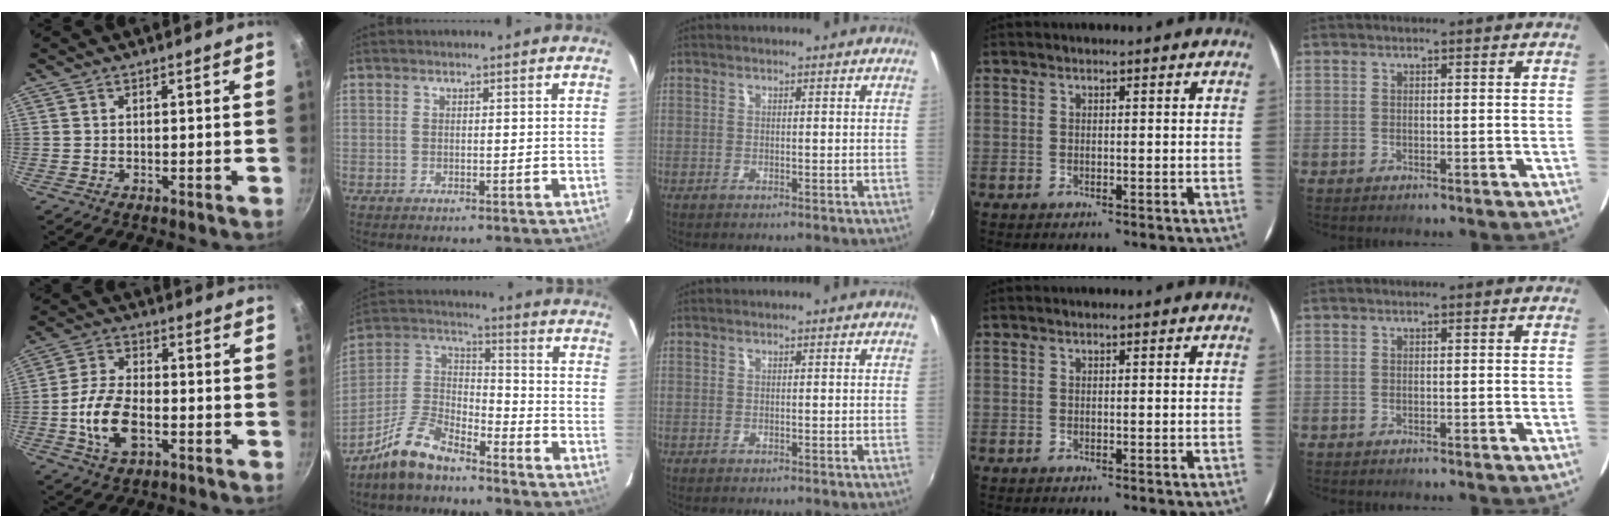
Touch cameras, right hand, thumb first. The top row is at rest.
{"thumb": {"total": 10.8, "force": [-2.7, 6.1, 8.5], "torque": [-0.160, 0.022, -0.056]}, "index": {"total": 10.9, "force": [-8.2, 4.1, 5.9], "torque": [-0.141, 0.027, -0.163]}}